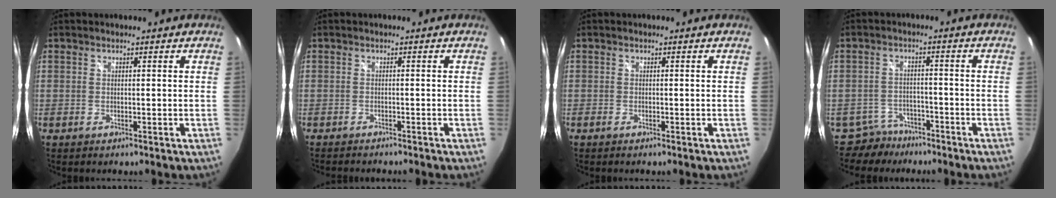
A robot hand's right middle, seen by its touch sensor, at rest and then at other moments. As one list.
[{"total": 3.5, "force": [-3.3, 0.3, 1.2], "torque": [-0.028, -0.013, -0.052]}, {"total": 0.5, "force": [-0.4, 0.0, 0.3], "torque": [-0.005, -0.002, -0.010]}, {"total": 5.0, "force": [-4.1, 2.9, -0.2], "torque": [-0.008, 0.014, -0.069]}]